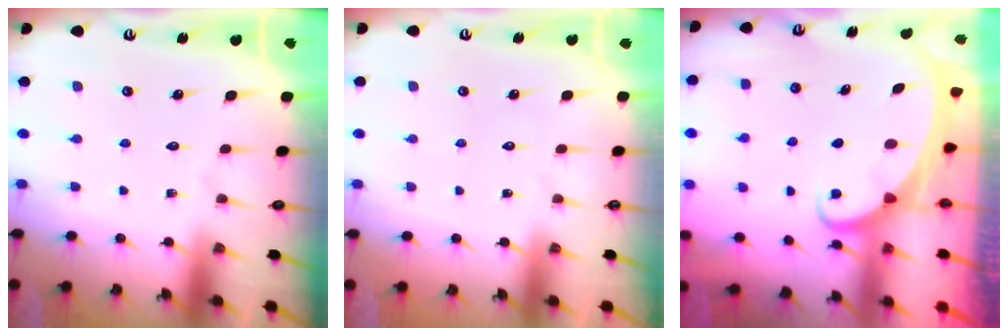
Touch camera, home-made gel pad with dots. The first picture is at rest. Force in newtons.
{"total": 0.0}
{"total": 1.9, "press": 1.9, "slide": 0.2}